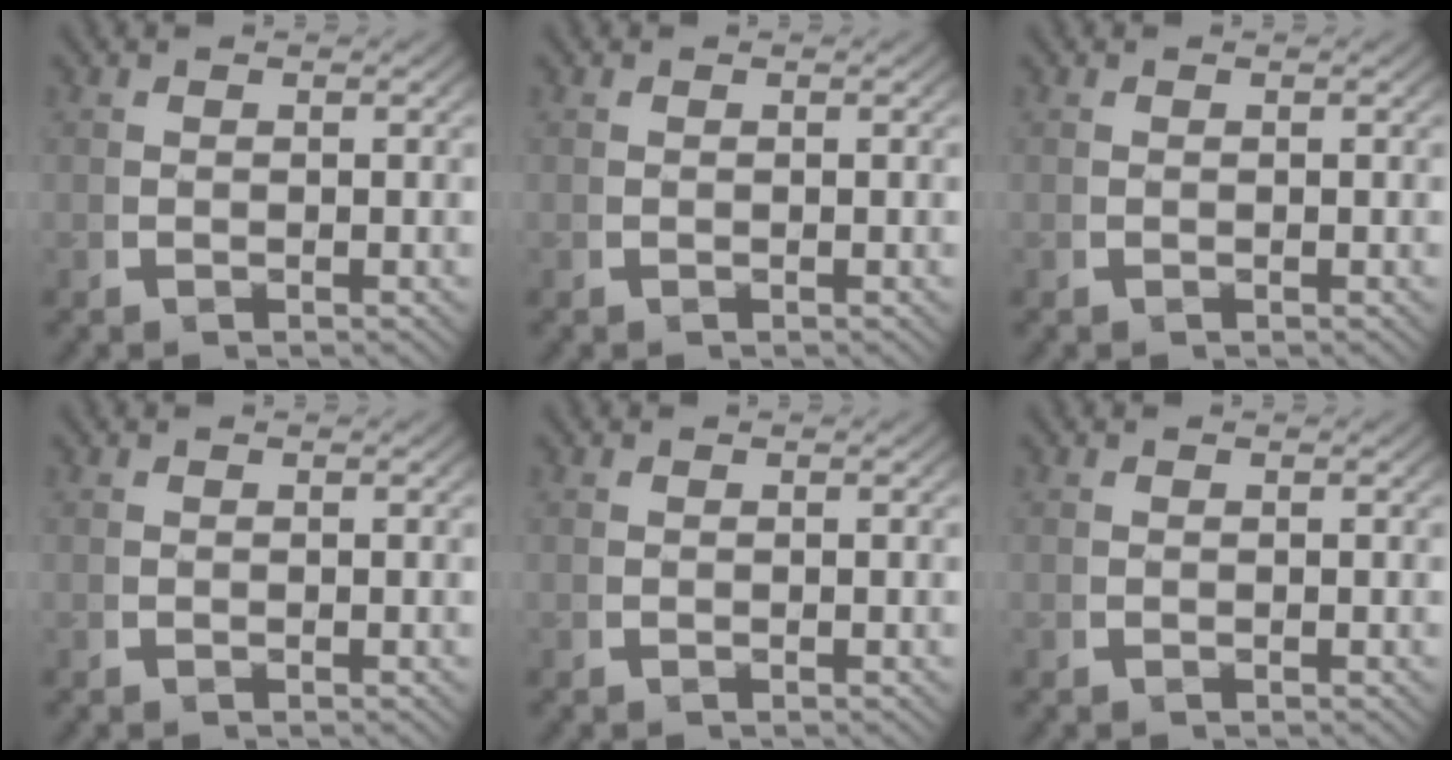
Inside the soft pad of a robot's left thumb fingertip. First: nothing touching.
{"total": 0.0}
{"total": 0.0}
{"total": 0.0}
{"total": 0.0}
{"total": 0.0}